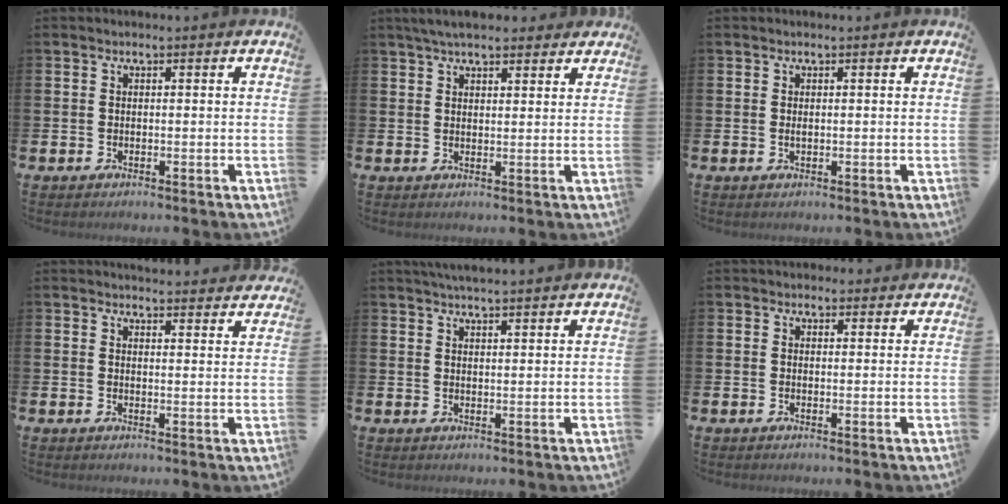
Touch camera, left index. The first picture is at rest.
{"total": 4.5, "force": [4.0, 1.3, 1.6], "torque": [-0.034, -0.007, 0.074]}
{"total": 0.6, "force": [0.2, 0.2, 0.5], "torque": [-0.006, 0.000, 0.002]}
{"total": 3.5, "force": [3.5, 0.1, -0.1], "torque": [0.009, -0.028, 0.061]}
{"total": 3.5, "force": [3.4, -0.1, 0.6], "torque": [-0.013, -0.013, 0.061]}
{"total": 1.6, "force": [1.4, 0.8, 0.0], "torque": [0.009, 0.000, 0.025]}